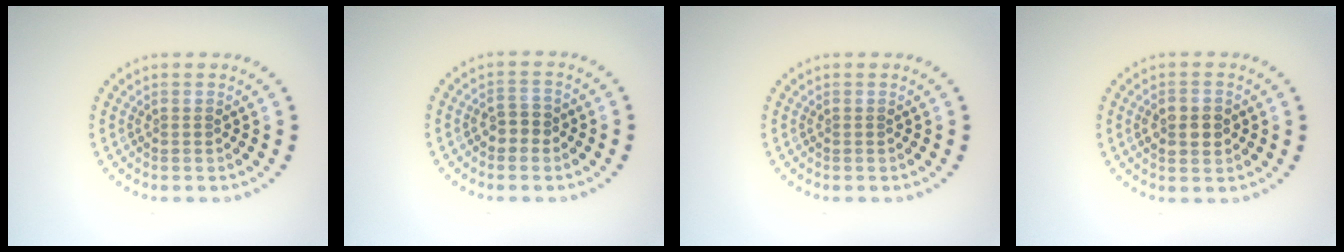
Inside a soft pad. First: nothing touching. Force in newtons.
{"total": 1.8, "press": 1.7, "slide": 0.6}
{"total": 0.0}
{"total": 2.7, "press": 2.7, "slide": 0.0}